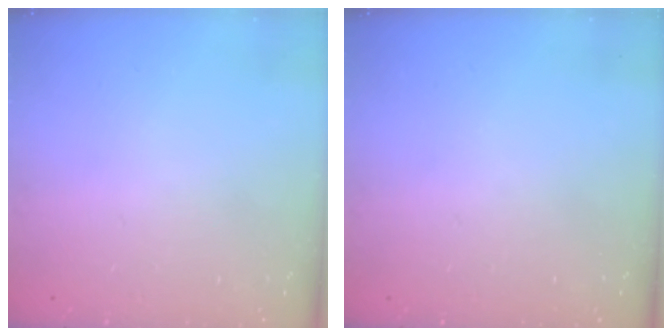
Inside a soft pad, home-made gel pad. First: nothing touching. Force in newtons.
{"total": 0.0}